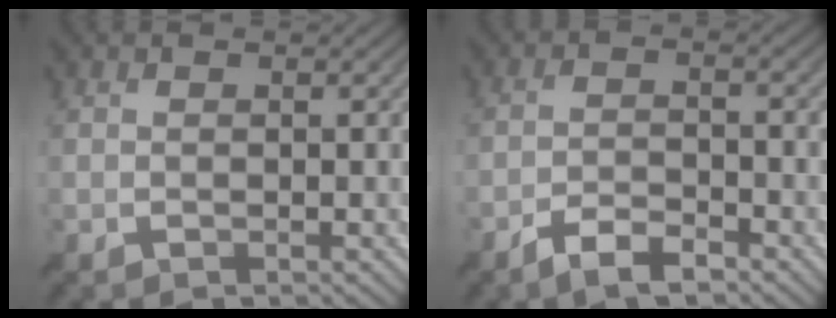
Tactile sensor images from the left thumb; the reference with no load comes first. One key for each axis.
{"total": 4.5, "fx": -3.4, "fy": 1.3, "fz": 2.7, "tx": -0.054, "ty": -0.001, "tz": -0.065}